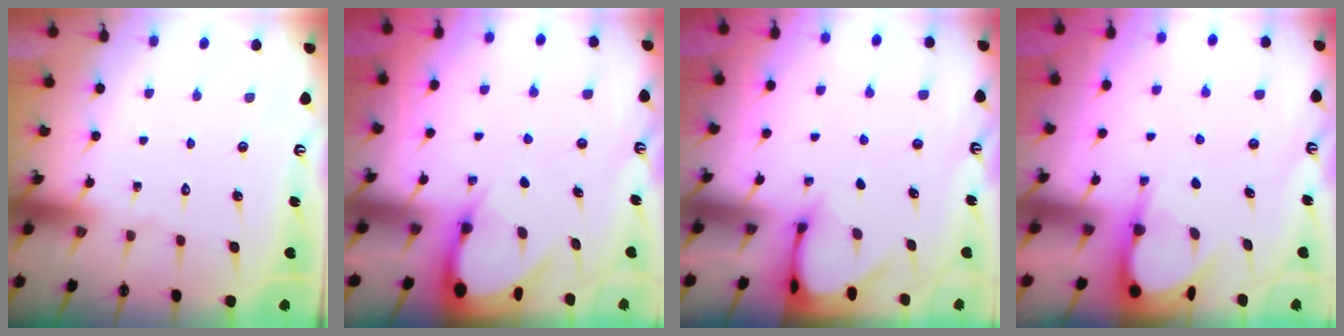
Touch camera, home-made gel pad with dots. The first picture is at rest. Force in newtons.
{"total": 4.2, "press": 4.2, "slide": 0.3}
{"total": 3.2, "press": 3.2, "slide": 0.2}
{"total": 6.0, "press": 6.0, "slide": 0.3}